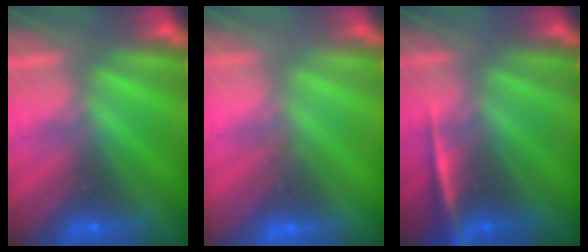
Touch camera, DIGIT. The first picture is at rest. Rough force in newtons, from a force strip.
{"total": 4.8}
{"total": 2.3}